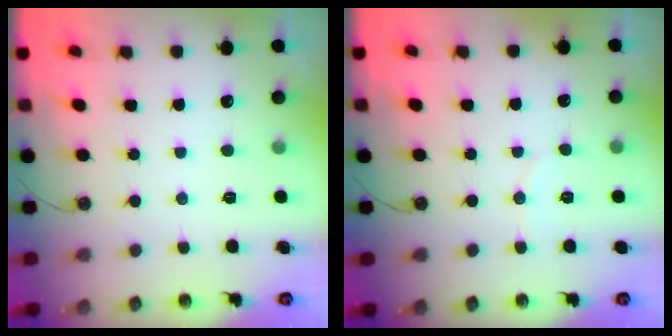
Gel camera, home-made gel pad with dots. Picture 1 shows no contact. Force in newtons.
{"total": 2.3, "press": 2.3, "slide": 0.3}